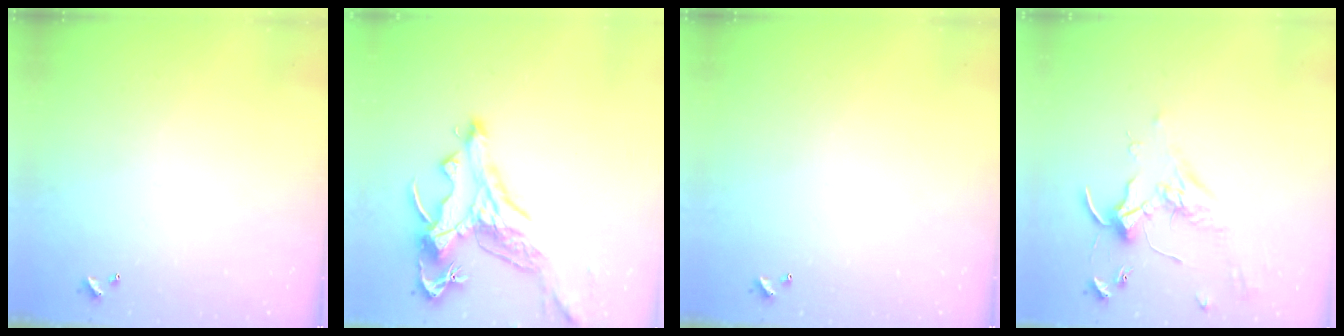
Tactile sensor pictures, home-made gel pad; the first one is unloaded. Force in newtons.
{"total": 2.2, "press": 1.7, "slide": 1.3}
{"total": 0.0}
{"total": 1.7, "press": 1.7, "slide": 0.4}